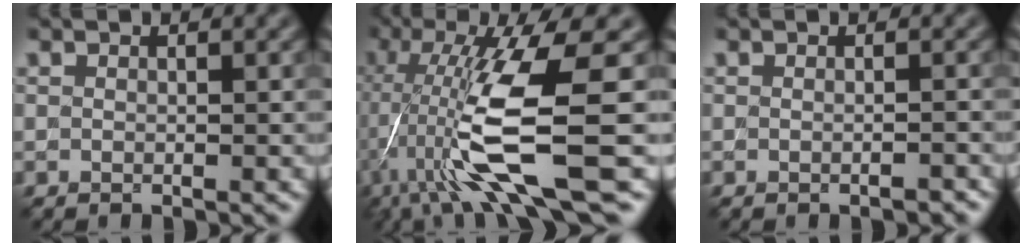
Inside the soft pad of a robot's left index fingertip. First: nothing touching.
{"total": 11.1, "force": [-2.6, 1.9, 10.7], "torque": [-0.193, -0.004, -0.044]}
{"total": 1.1, "force": [-0.5, 0.4, 0.9], "torque": [-0.008, -0.001, -0.013]}